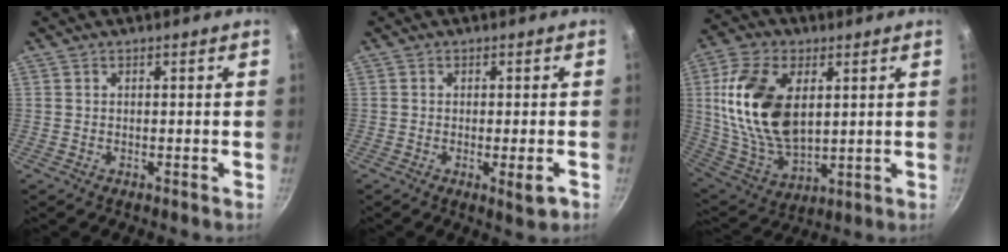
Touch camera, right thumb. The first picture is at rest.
{"total": 3.6, "force": [-1.2, 0.7, 3.3], "torque": [-0.051, -0.004, -0.019]}
{"total": 19.8, "force": [4.1, 11.8, 15.4], "torque": [-0.284, -0.016, 0.090]}